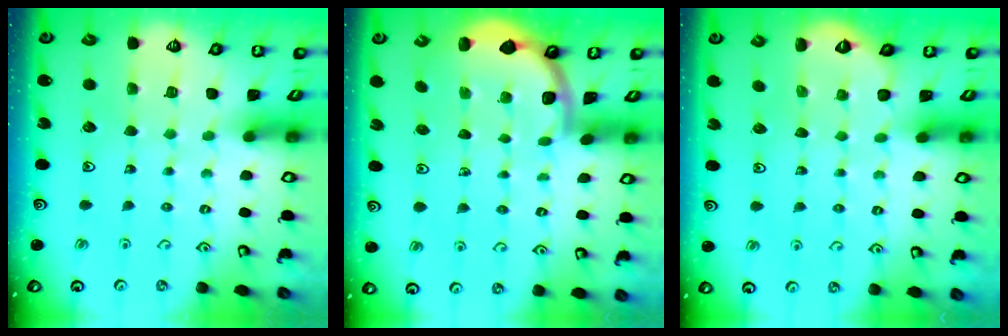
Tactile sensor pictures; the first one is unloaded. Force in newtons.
{"total": 1.6, "press": 1.6, "slide": 0.1}
{"total": 2.1, "press": 1.0, "slide": 1.8}